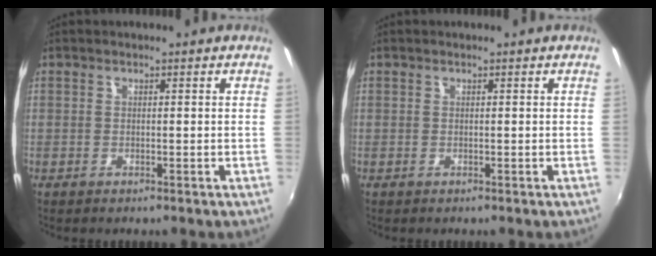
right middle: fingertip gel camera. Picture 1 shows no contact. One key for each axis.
{"total": 0.0}